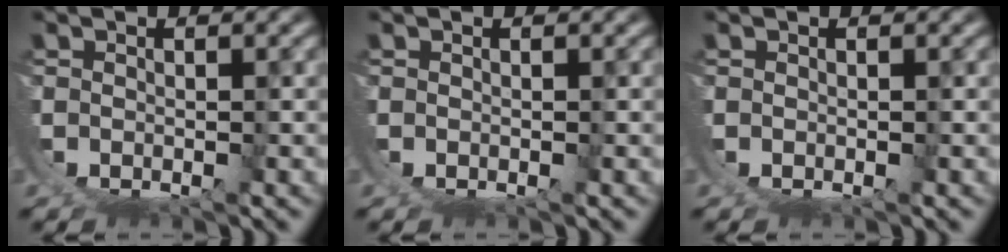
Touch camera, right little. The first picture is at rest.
{"total": 0.0}
{"total": 0.0}